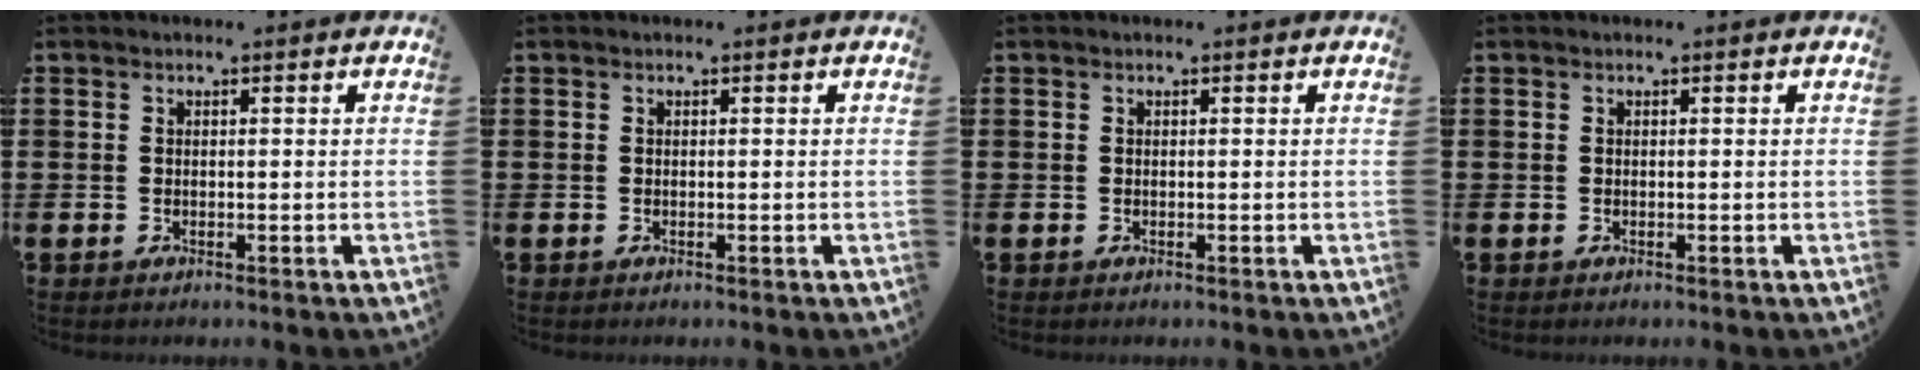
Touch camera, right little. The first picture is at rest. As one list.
[{"total": 0.0}, {"total": 0.0}, {"total": 0.0}]